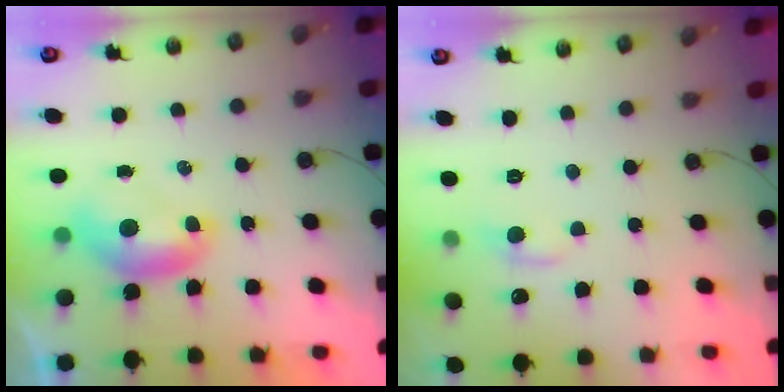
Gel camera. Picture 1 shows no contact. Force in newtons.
{"total": 1.2, "press": 1.0, "slide": 0.6}